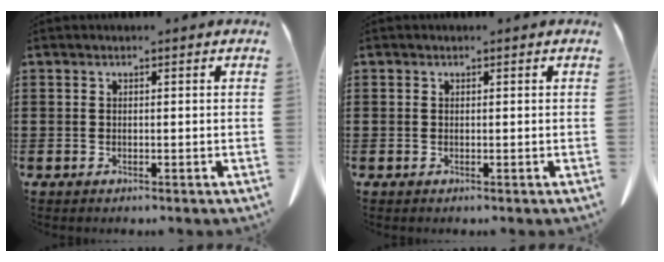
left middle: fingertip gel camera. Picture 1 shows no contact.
{"total": 0.0}